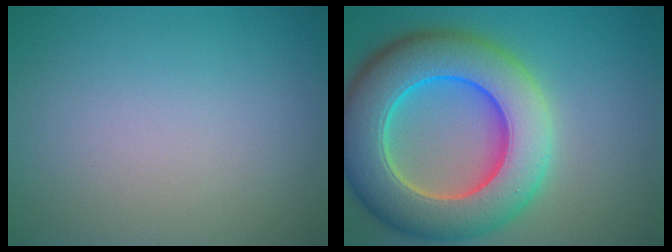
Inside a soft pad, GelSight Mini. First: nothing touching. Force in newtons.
{"total": 12.2, "press": 12.1, "slide": 0.9}